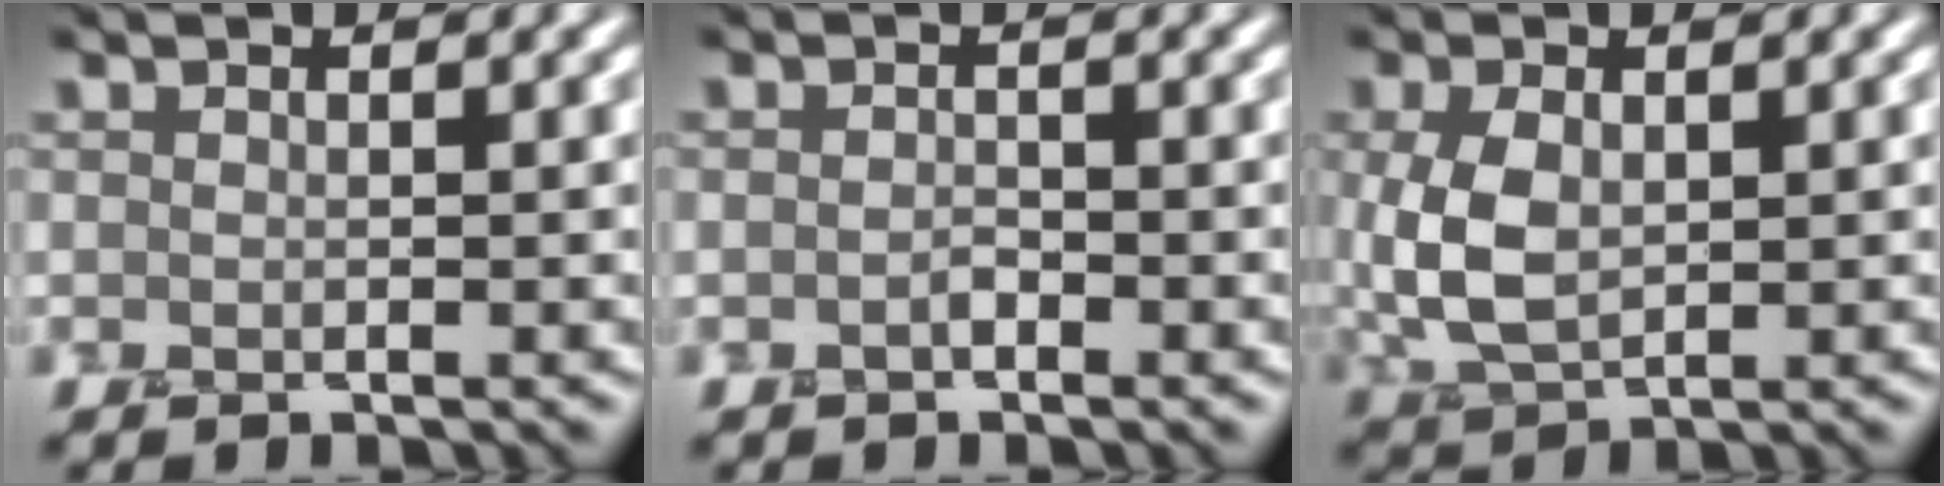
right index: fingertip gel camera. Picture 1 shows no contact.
{"total": 0.8, "force": [-0.5, 0.4, 0.4], "torque": [-0.009, -0.001, -0.010]}
{"total": 4.9, "force": [0.5, 3.0, 3.8], "torque": [-0.095, 0.000, 0.017]}